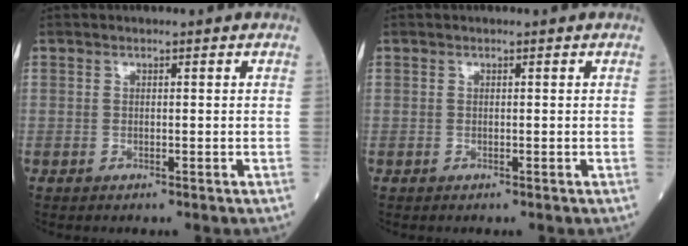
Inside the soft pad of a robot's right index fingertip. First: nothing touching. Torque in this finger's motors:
{"motor_torque": [0.01, 0.01, 0.00, -0.01]}